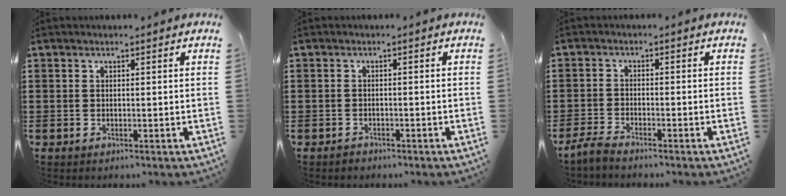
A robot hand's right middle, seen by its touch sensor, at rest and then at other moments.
{"total": 0.9, "force": [-0.8, 0.4, 0.1], "torque": [-0.003, 0.001, -0.018]}
{"total": 2.4, "force": [-2.2, 0.2, 1.0], "torque": [-0.032, 0.000, -0.049]}